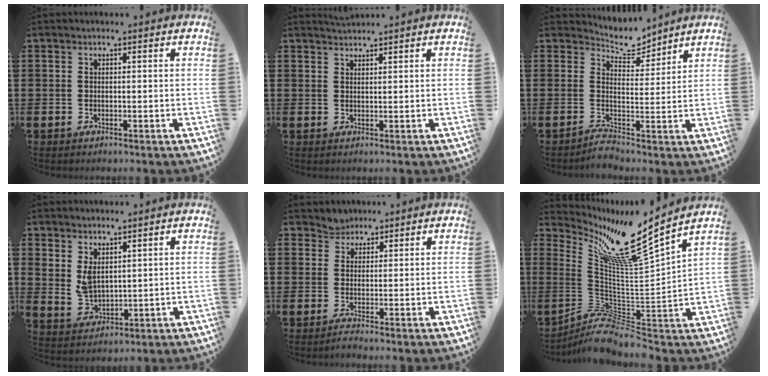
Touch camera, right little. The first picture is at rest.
{"total": 1.6, "force": [1.6, 0.0, 0.1], "torque": [0.005, -0.002, 0.028]}
{"total": 5.2, "force": [3.6, 3.0, 2.2], "torque": [-0.039, -0.026, 0.059]}
{"total": 3.8, "force": [2.7, 1.7, 2.1], "torque": [-0.040, -0.012, 0.048]}
{"total": 2.5, "force": [2.1, 1.4, 0.2], "torque": [0.002, -0.012, 0.036]}
{"total": 11.6, "force": [5.1, 3.4, 9.8], "torque": [-0.214, -0.041, 0.087]}